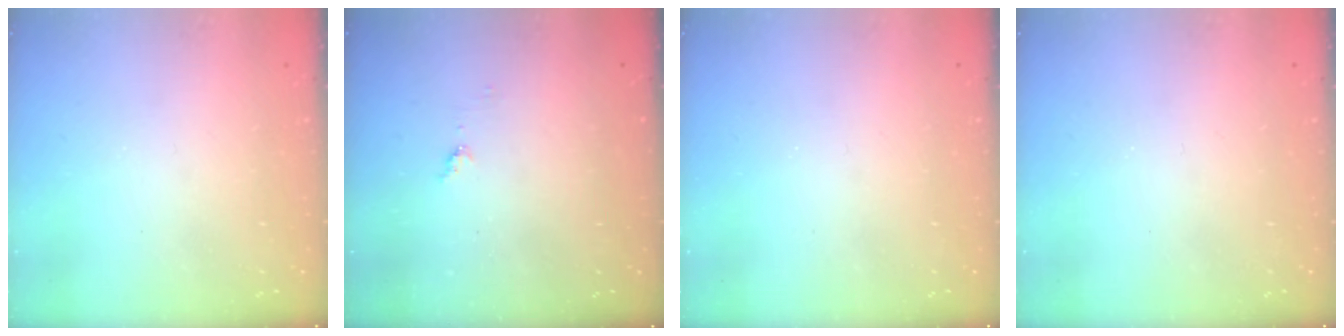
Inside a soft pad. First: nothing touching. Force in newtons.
{"total": 4.3, "press": 4.2, "slide": 0.5}
{"total": 0.0}
{"total": 0.0}